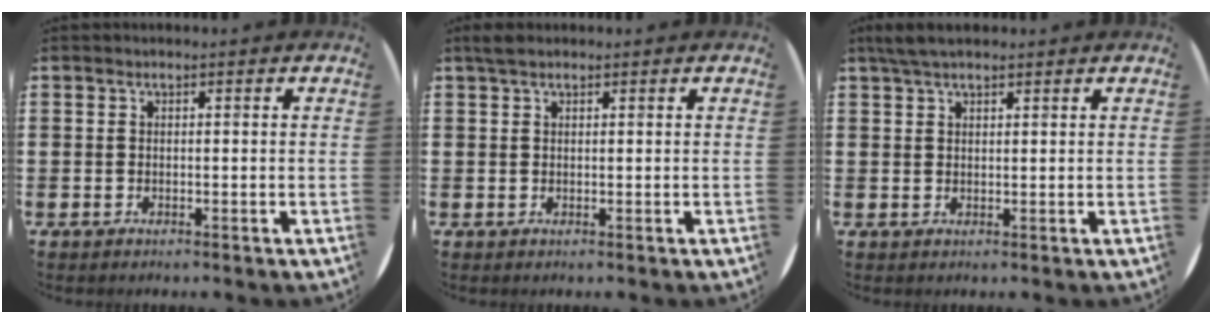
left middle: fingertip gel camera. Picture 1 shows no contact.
{"total": 1.3, "force": [1.0, 0.5, 0.6], "torque": [-0.006, 0.002, 0.017]}
{"total": 3.1, "force": [2.6, 0.9, 1.6], "torque": [-0.036, 0.006, 0.048]}